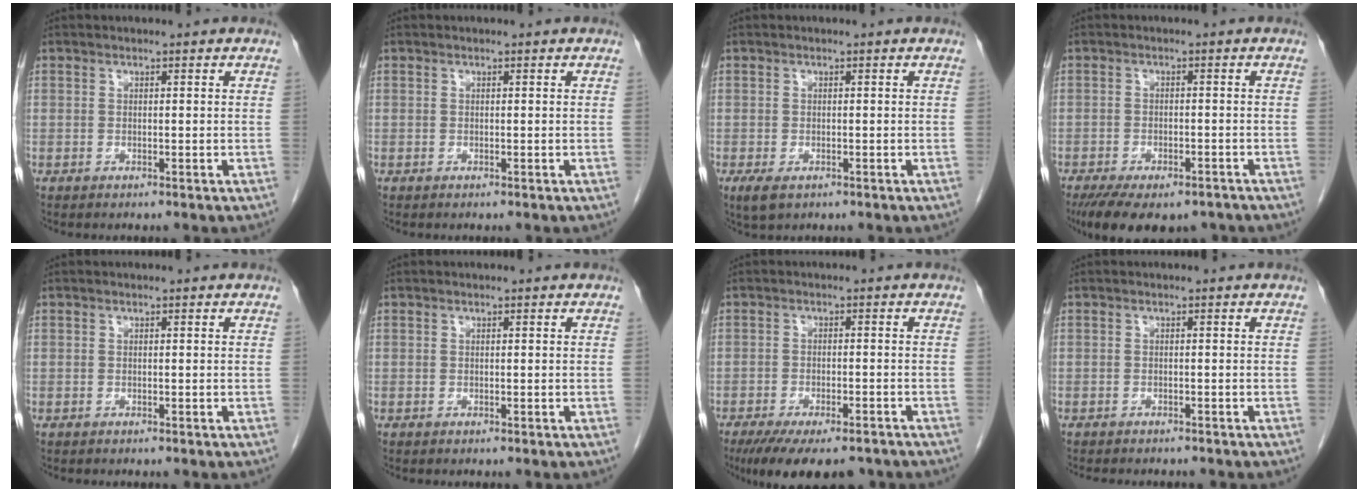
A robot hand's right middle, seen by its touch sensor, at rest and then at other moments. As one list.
[{"total": 0.0}, {"total": 2.7, "force": [-1.4, 1.3, 1.9], "torque": [-0.041, -0.007, -0.016]}, {"total": 13.0, "force": [-9.5, 5.6, 6.8], "torque": [-0.124, -0.011, -0.131]}, {"total": 0.0}, {"total": 0.0}, {"total": 13.3, "force": [-10.6, 4.0, 7.1], "torque": [-0.122, -0.018, -0.149]}, {"total": 5.7, "force": [-5.1, 1.6, 2.2], "torque": [-0.027, -0.004, -0.064]}]